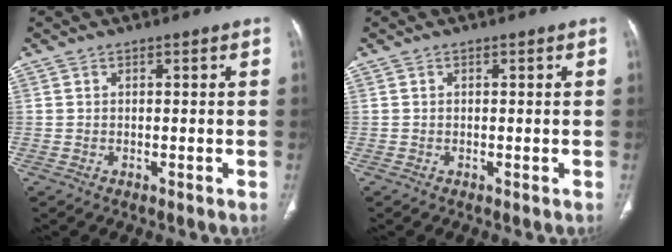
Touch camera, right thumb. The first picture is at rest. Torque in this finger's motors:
{"motor_torque": [0.02, 0.02, 0.01, -0.02, 0.01]}